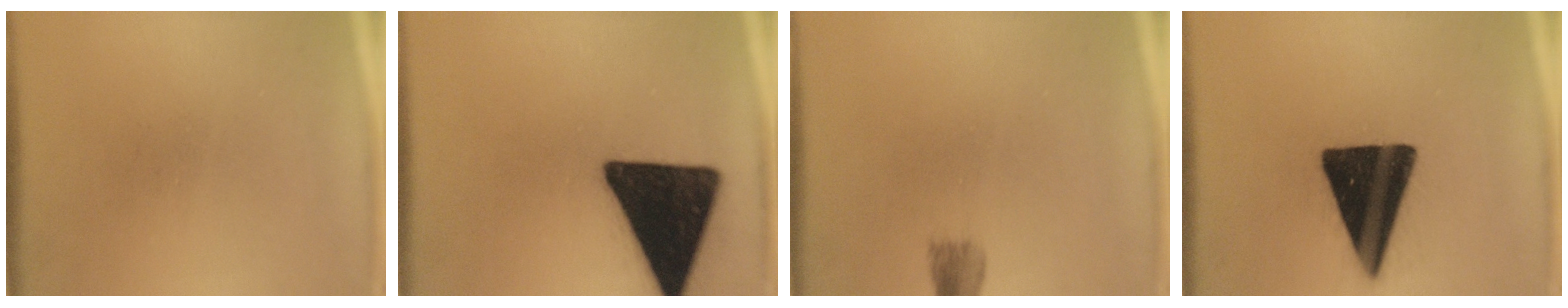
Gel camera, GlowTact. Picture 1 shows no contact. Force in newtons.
{"total": 18.9}
{"total": 2.5}
{"total": 18.9}